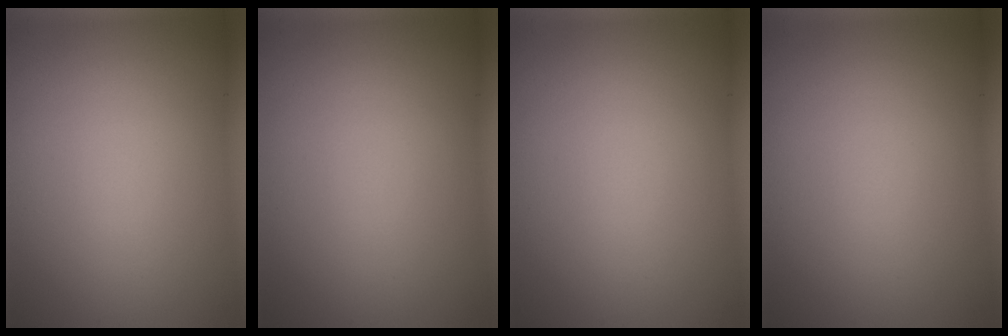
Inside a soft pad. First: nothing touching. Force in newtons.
{"total": 0.0}
{"total": 0.0}
{"total": 0.0}